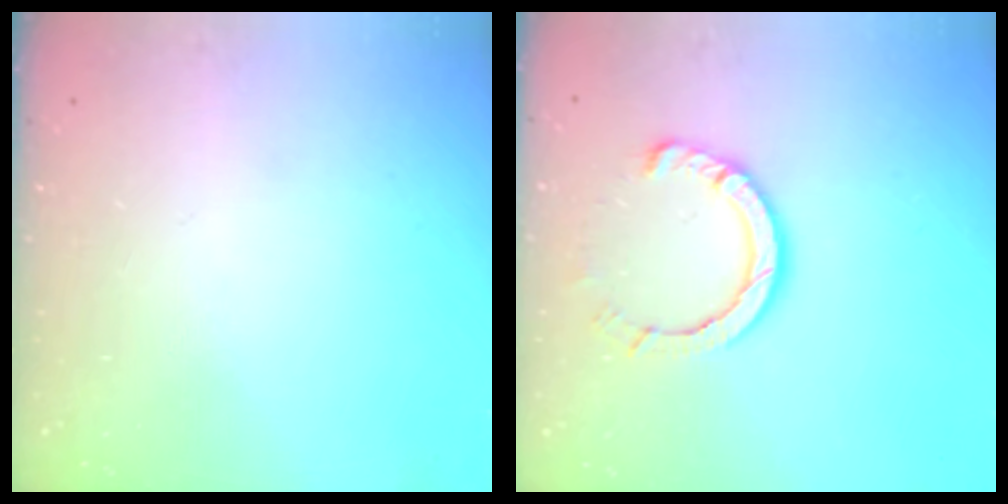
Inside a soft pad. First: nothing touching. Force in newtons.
{"total": 8.0, "press": 8.0, "slide": 0.8}